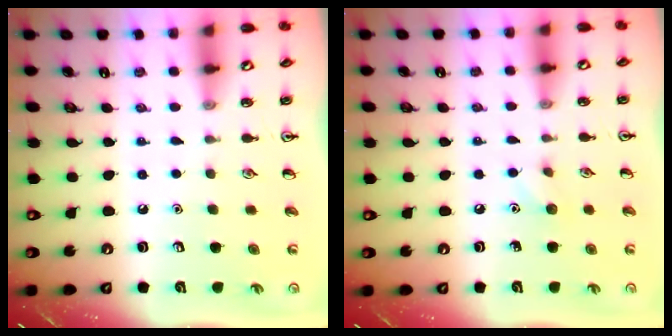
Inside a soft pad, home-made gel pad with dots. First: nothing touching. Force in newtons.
{"total": 5.4, "press": 5.1, "slide": 1.8}